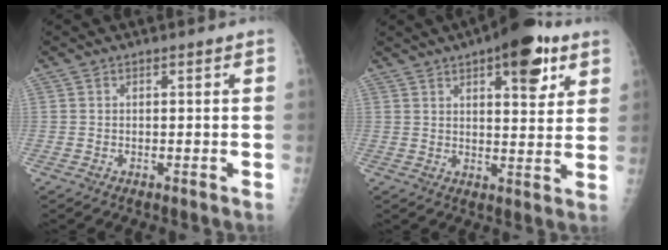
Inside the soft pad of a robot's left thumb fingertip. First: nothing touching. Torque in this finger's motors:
{"motor_torque": [2.32, 1.11, 1.52, -0.70, 0.27]}